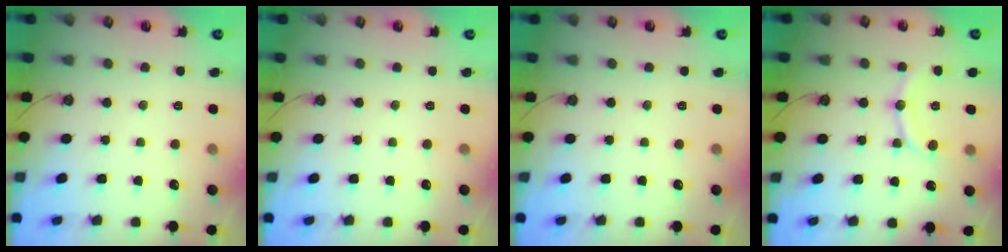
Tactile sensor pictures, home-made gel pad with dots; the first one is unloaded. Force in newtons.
{"total": 0.0}
{"total": 0.0}
{"total": 11.0, "press": 11.0, "slide": 1.0}